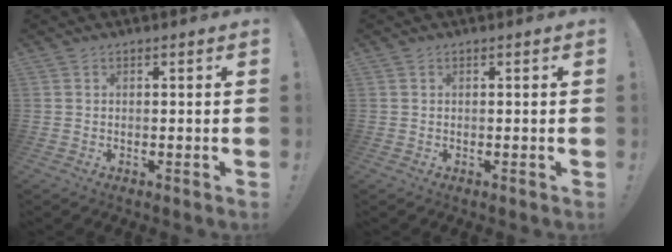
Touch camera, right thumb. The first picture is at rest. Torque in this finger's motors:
{"motor_torque": [-0.04, 0.19, 0.20, -0.06, -0.01]}